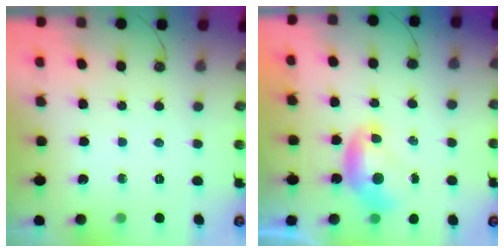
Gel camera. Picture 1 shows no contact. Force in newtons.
{"total": 0.0}